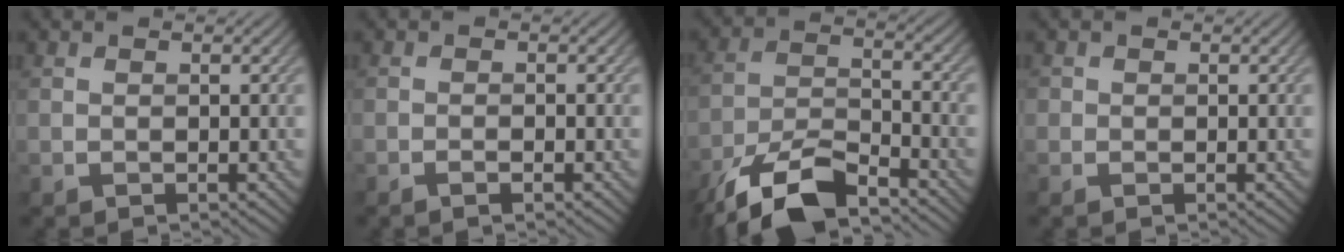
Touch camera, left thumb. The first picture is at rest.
{"total": 1.0, "force": [-0.7, 0.1, 0.7], "torque": [-0.014, 0.000, -0.013]}
{"total": 11.3, "force": [-8.4, 3.8, 6.5], "torque": [-0.124, -0.005, -0.170]}
{"total": 0.8, "force": [0.1, 0.8, 0.0], "torque": [0.005, -0.002, -0.003]}